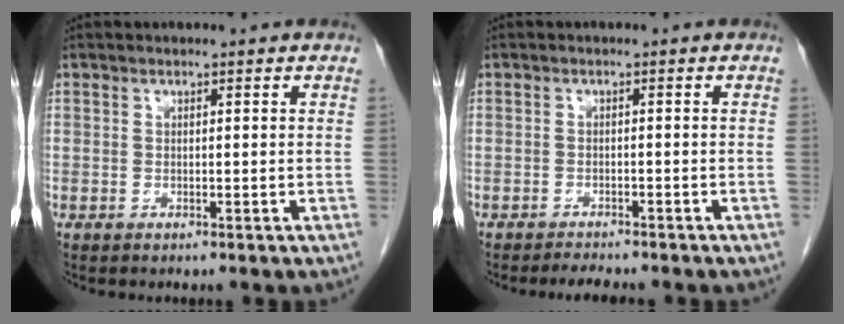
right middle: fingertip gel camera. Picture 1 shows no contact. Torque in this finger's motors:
{"motor_torque": [0.19, -0.11, 0.01, 0.01]}